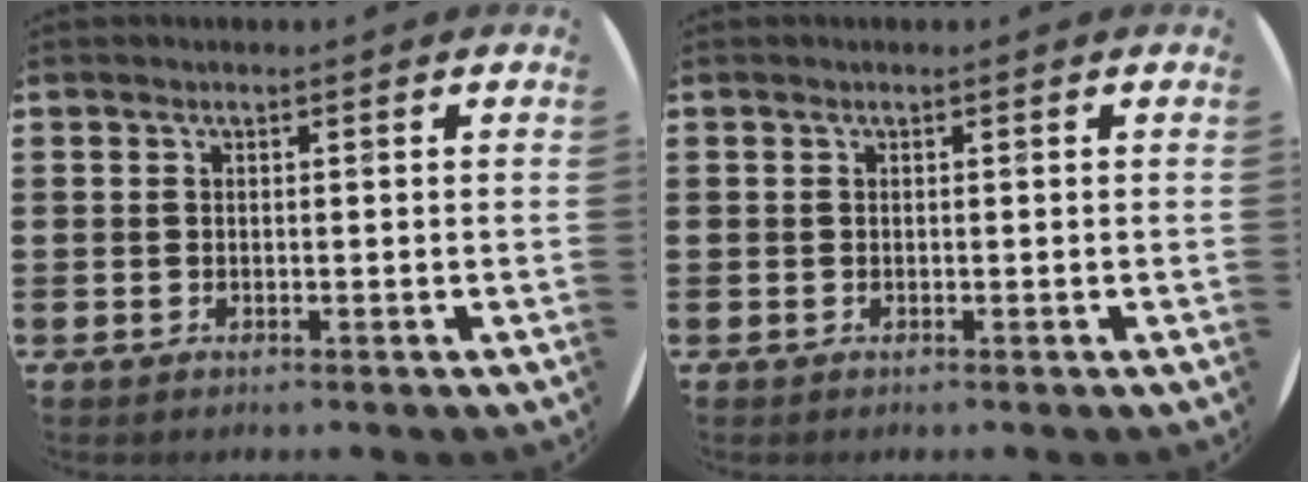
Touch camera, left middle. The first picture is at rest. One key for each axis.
{"total": 0.0}